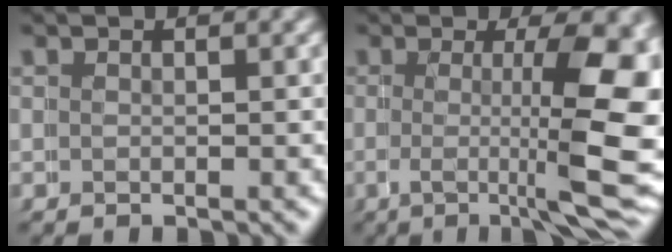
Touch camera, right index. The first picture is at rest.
{"total": 9.6, "force": [-0.8, 1.8, 9.4], "torque": [-0.109, -0.008, -0.013]}